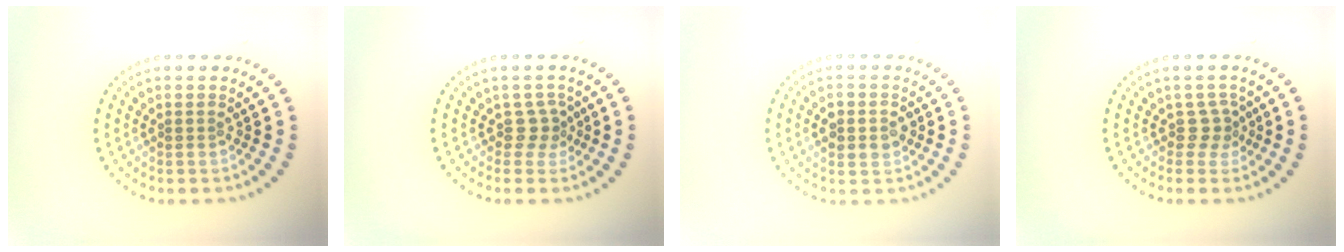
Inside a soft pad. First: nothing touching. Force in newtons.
{"total": 1.9, "press": 1.3, "slide": 1.4}
{"total": 2.7, "press": 2.7, "slide": 0.1}
{"total": 1.9, "press": 1.3, "slide": 1.4}